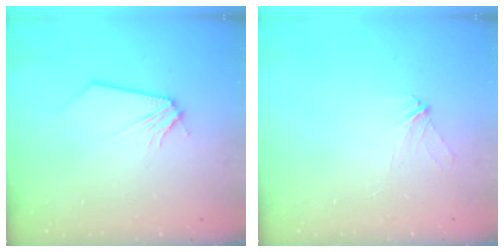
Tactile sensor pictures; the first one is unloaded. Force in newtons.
{"total": 2.4, "press": 2.4, "slide": 0.5}